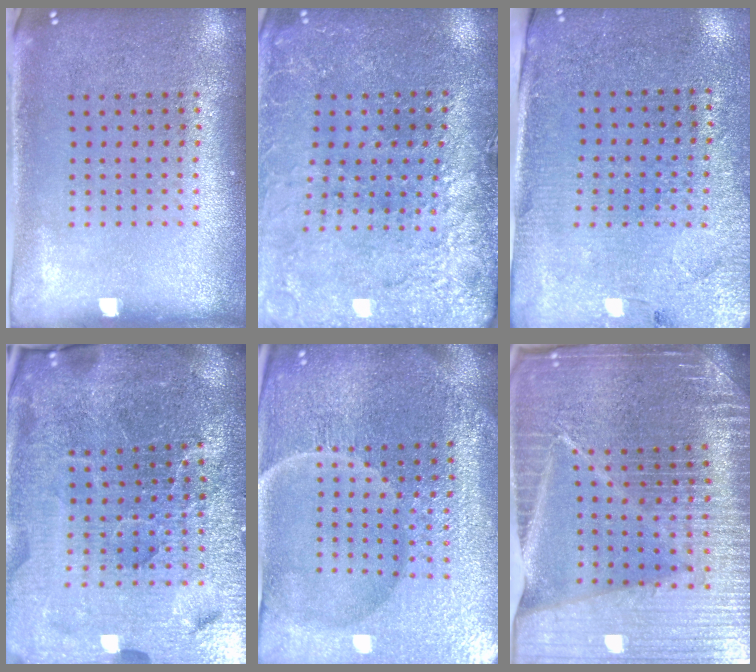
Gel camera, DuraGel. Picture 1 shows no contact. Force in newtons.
{"total": 2.9, "press": 2.9, "slide": 0.3}
{"total": 2.9, "press": 2.7, "slide": 1.1}
{"total": 6.9, "press": 6.1, "slide": 3.4}
{"total": 6.3, "press": 5.7, "slide": 2.7}
{"total": 6.5, "press": 5.7, "slide": 3.3}